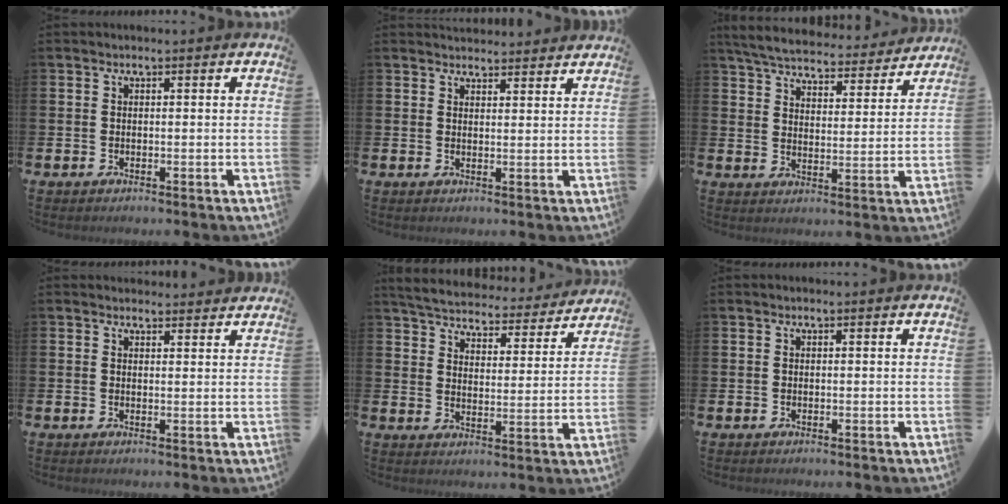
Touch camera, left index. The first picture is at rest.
{"total": 3.0, "force": [2.9, 0.6, -0.1], "torque": [0.010, -0.020, 0.050]}
{"total": 5.7, "force": [5.6, 0.8, 1.2], "torque": [-0.040, -0.044, 0.092]}
{"total": 1.8, "force": [1.8, 0.4, -0.2], "torque": [0.015, -0.010, 0.030]}
{"total": 5.4, "force": [5.3, 0.8, 0.9], "torque": [-0.043, -0.041, 0.089]}
{"total": 0.0}